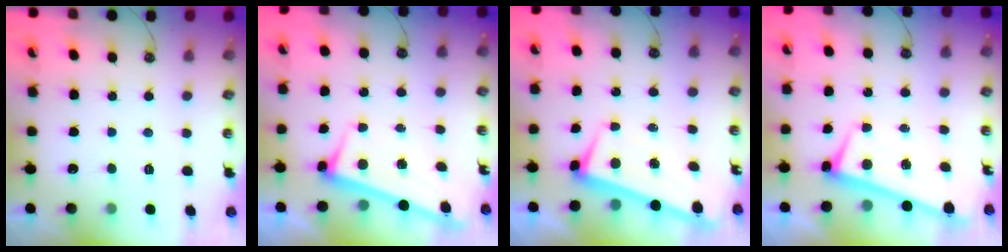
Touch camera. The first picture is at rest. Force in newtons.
{"total": 2.7, "press": 2.7, "slide": 0.4}
{"total": 1.8, "press": 0.8, "slide": 1.6}
{"total": 1.2, "press": 0.8, "slide": 0.9}